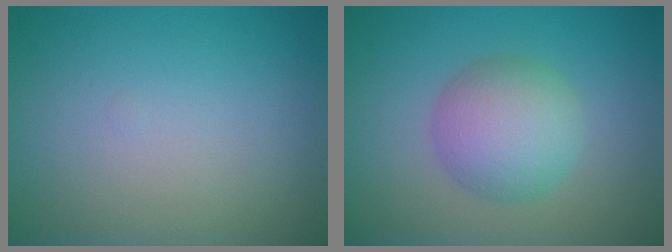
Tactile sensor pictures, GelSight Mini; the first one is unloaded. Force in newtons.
{"total": 5.1, "press": 5.1, "slide": 0.2}